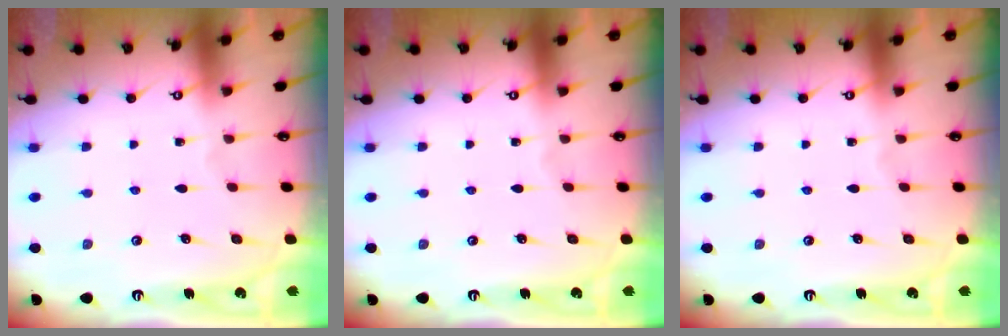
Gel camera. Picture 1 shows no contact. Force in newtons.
{"total": 0.0}
{"total": 0.0}